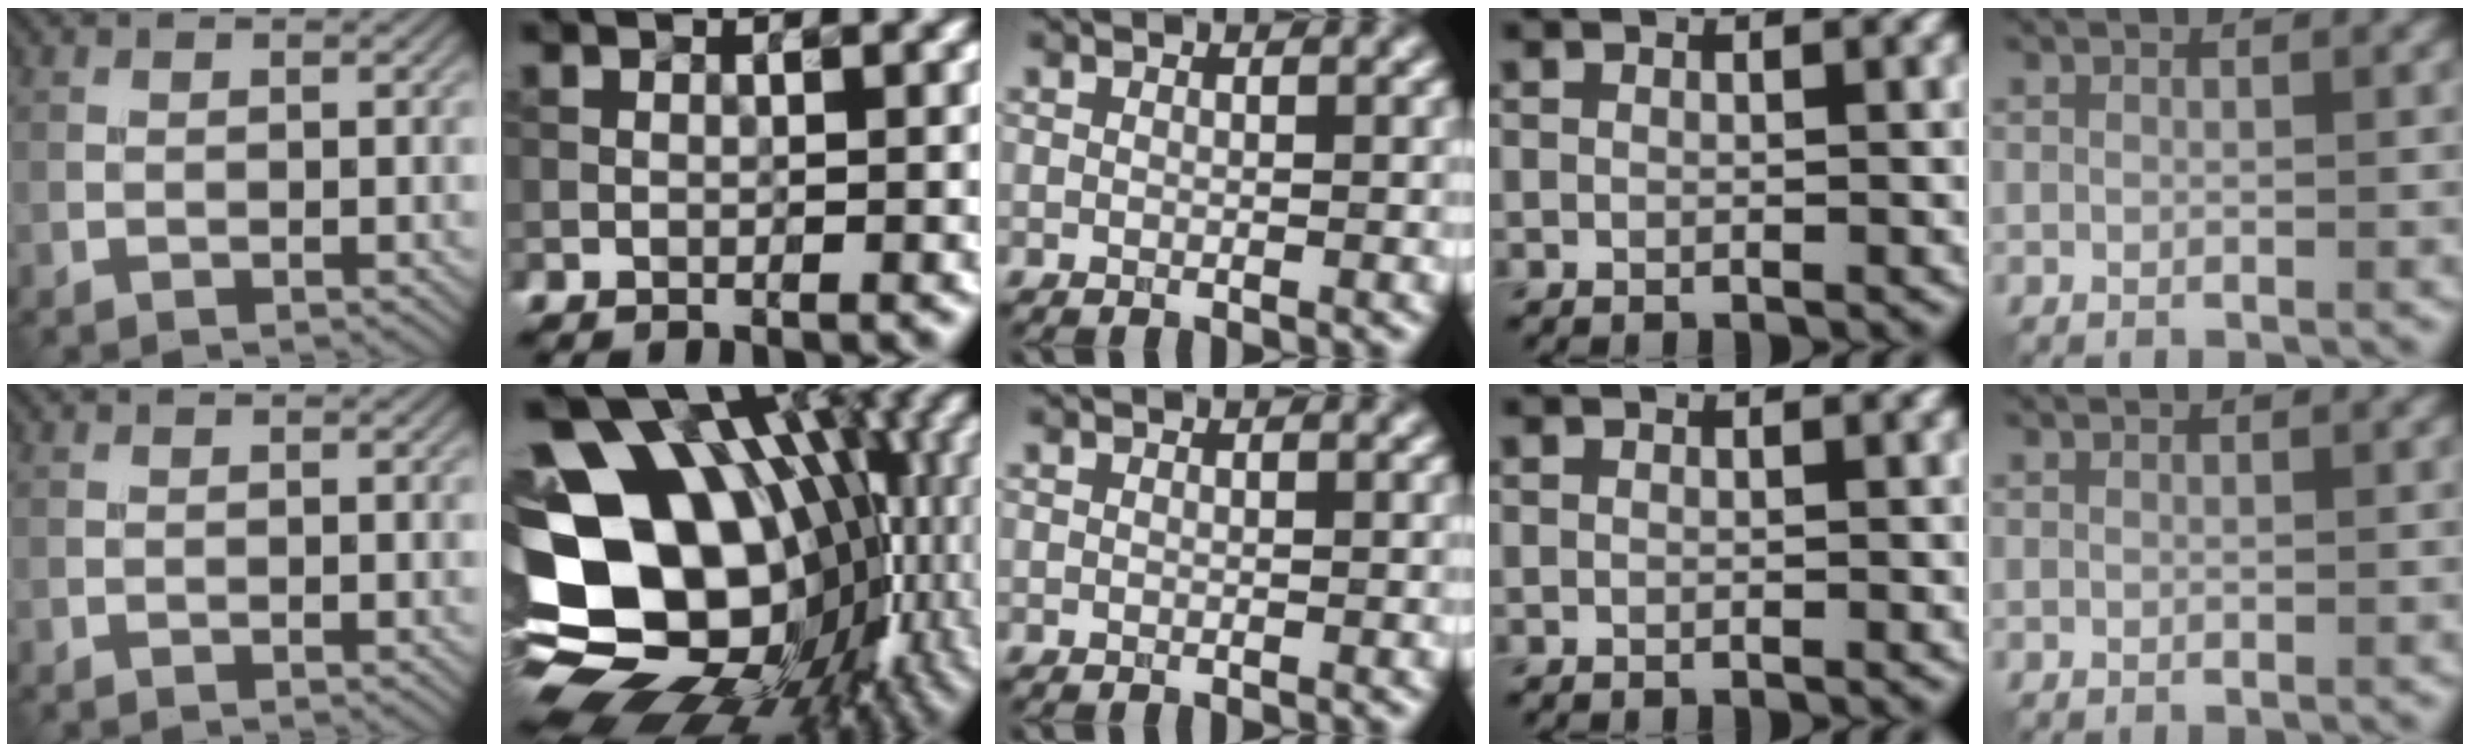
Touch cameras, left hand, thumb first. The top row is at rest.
{"index": {"total": 19.3, "force": [-2.5, 14.8, 12.1], "torque": [-0.190, 0.015, -0.021]}}